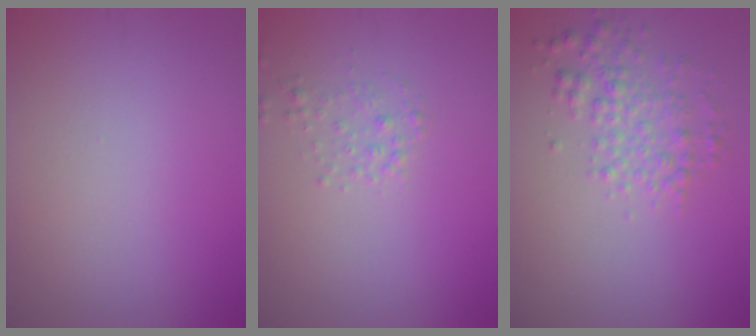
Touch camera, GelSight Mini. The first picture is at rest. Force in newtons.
{"total": 1.3, "press": 1.2, "slide": 0.1}
{"total": 3.0, "press": 3.0, "slide": 0.0}